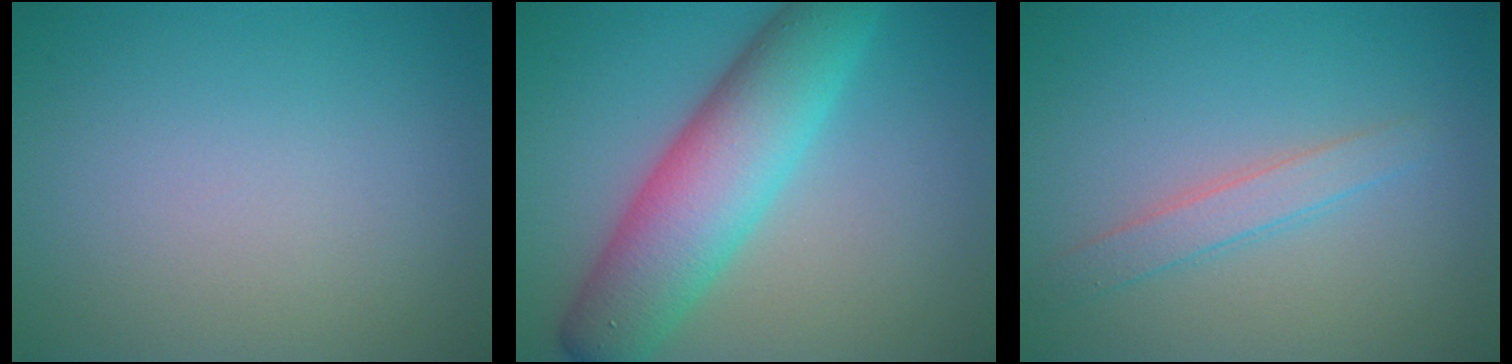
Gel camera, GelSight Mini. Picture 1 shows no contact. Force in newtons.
{"total": 8.2, "press": 8.2, "slide": 0.2}
{"total": 2.0, "press": 2.0, "slide": 0.1}